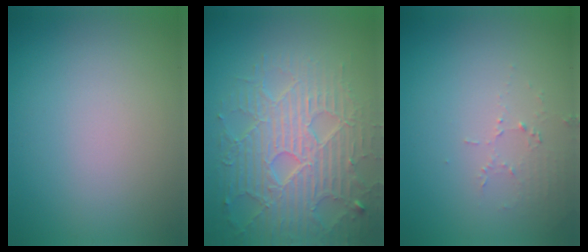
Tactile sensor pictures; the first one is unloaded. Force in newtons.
{"total": 7.0, "press": 5.7, "slide": 4.0}
{"total": 1.5, "press": 1.5, "slide": 0.2}